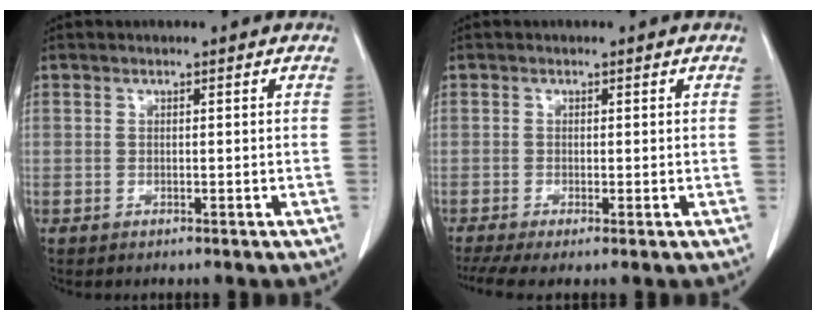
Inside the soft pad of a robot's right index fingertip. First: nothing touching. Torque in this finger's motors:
{"motor_torque": [0.77, -0.67, 0.27, 0.08]}